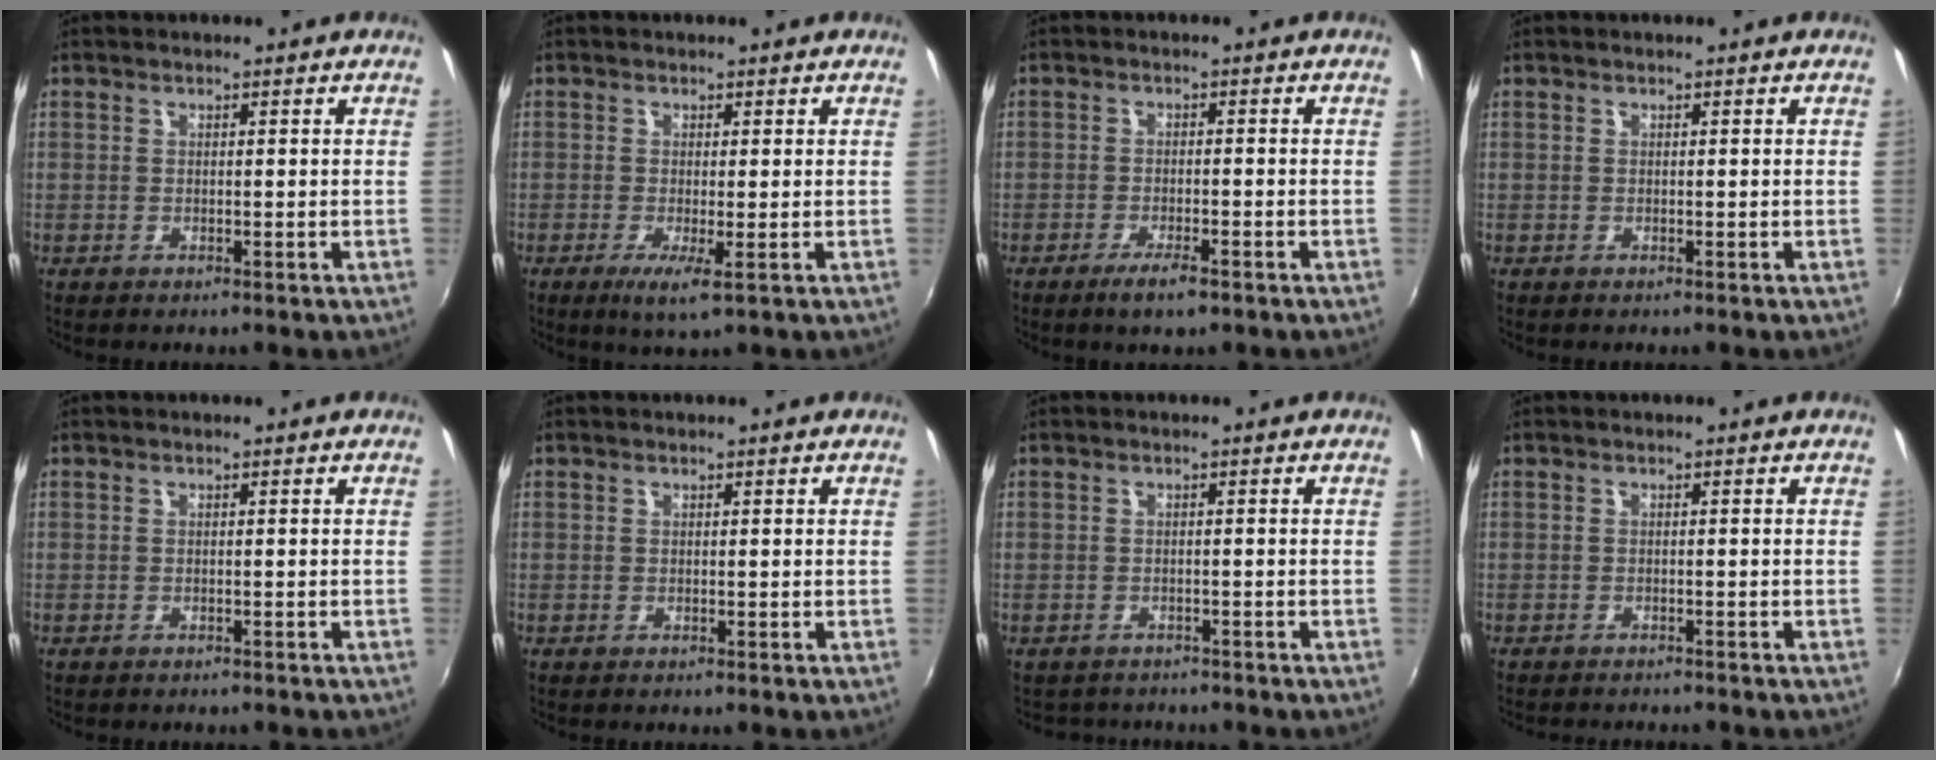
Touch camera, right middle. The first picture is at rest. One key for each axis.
{"total": 3.3, "fx": -1.1, "fy": 0.1, "fz": 3.1, "tx": -0.065, "ty": -0.015, "tz": -0.020}
{"total": 4.0, "fx": -2.7, "fy": 0.8, "fz": 2.8, "tx": -0.066, "ty": -0.010, "tz": -0.050}
{"total": 0.0}
{"total": 1.0, "fx": -0.9, "fy": 0.4, "fz": 0.2, "tx": -0.008, "ty": -0.005, "tz": -0.012}
{"total": 0.0}
{"total": 3.1, "fx": -2.8, "fy": 1.5, "fz": 0.1, "tx": -0.012, "ty": -0.009, "tz": -0.043}
{"total": 3.4, "fx": -3.2, "fy": 0.5, "fz": 1.0, "tx": -0.028, "ty": -0.014, "tz": -0.049}